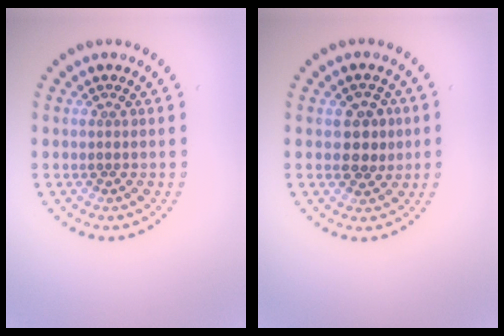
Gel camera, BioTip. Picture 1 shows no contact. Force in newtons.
{"total": 2.7, "press": 2.6, "slide": 0.6}